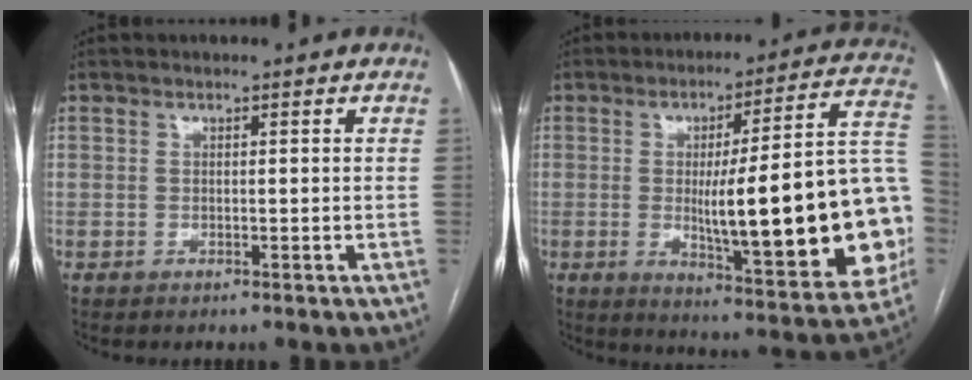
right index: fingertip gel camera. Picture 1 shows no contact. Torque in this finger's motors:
{"motor_torque": [2.04, -0.10, 1.05, 0.21]}